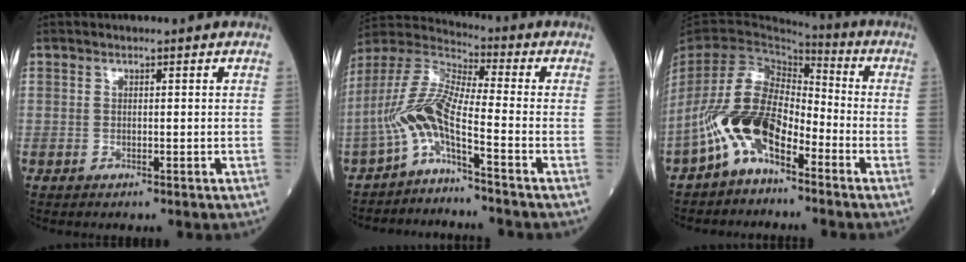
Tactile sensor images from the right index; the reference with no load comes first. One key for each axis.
{"total": 8.4, "fx": -4.4, "fy": 0.4, "fz": 7.2, "tx": -0.167, "ty": 0.017, "tz": -0.093}
{"total": 11.4, "fx": -5.8, "fy": 5.4, "fz": 8.2, "tx": -0.183, "ty": 0.011, "tz": -0.114}